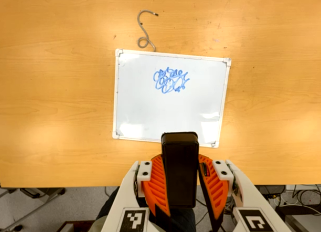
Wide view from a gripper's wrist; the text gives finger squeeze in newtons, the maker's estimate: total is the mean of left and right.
{"total": 9.7, "left": 8.6, "right": 10.9}